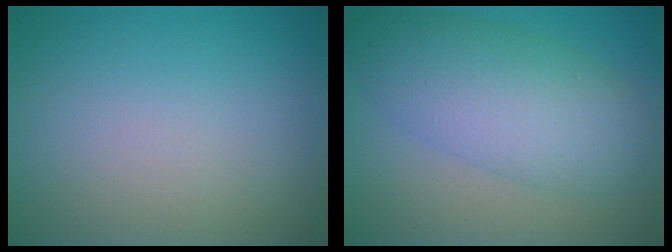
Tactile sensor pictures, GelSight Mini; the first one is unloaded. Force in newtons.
{"total": 6.9, "press": 6.9, "slide": 0.3}